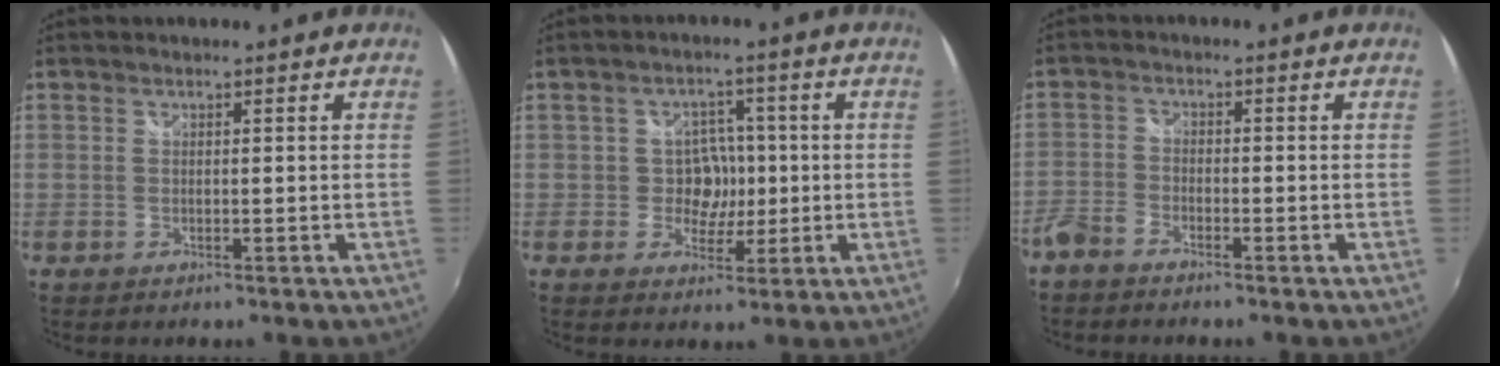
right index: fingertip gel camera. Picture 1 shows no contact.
{"total": 5.1, "force": [-0.5, 4.9, 1.6], "torque": [-0.026, 0.008, -0.006]}
{"total": 3.7, "force": [-3.1, 1.5, 1.3], "torque": [-0.036, 0.001, -0.067]}